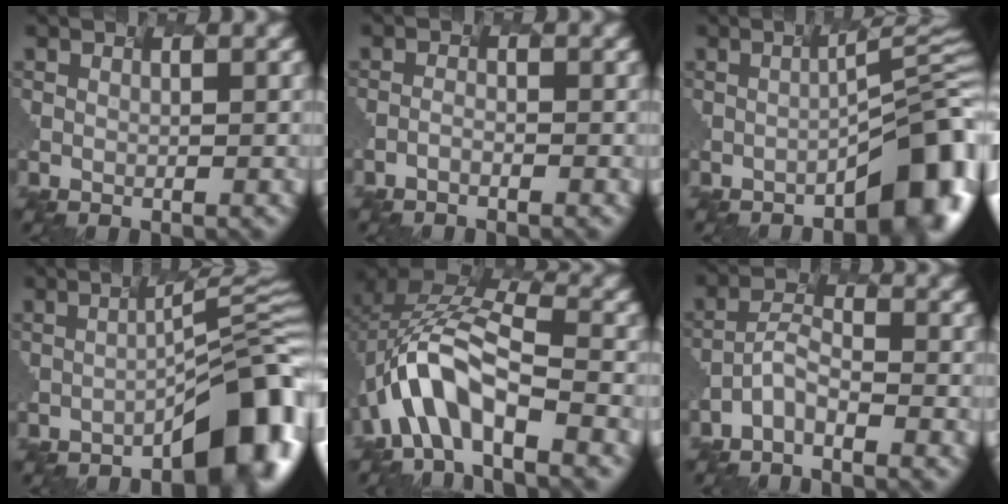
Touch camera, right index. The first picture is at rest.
{"total": 1.5, "force": [-1.5, -0.2, 0.1], "torque": [0.004, -0.004, -0.015]}
{"total": 7.0, "force": [-3.0, 0.9, 6.2], "torque": [-0.080, 0.003, -0.020]}
{"total": 7.8, "force": [-3.6, 1.3, 6.8], "torque": [-0.090, 0.001, -0.026]}
{"total": 7.6, "force": [-4.8, 2.6, 5.3], "torque": [-0.131, 0.015, -0.061]}
{"total": 3.6, "force": [-3.6, -0.5, 0.1], "torque": [-0.027, 0.003, -0.042]}